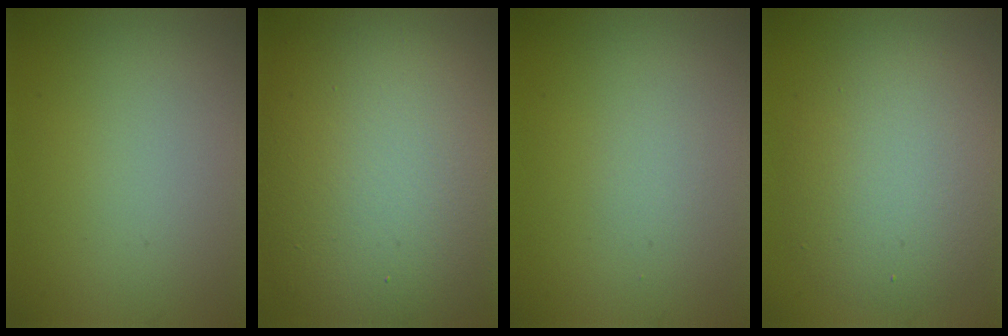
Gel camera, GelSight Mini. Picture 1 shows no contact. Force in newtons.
{"total": 15.8, "press": 15.8, "slide": 1.3}
{"total": 0.6, "press": 0.6, "slide": 0.0}
{"total": 6.4, "press": 6.4, "slide": 0.5}